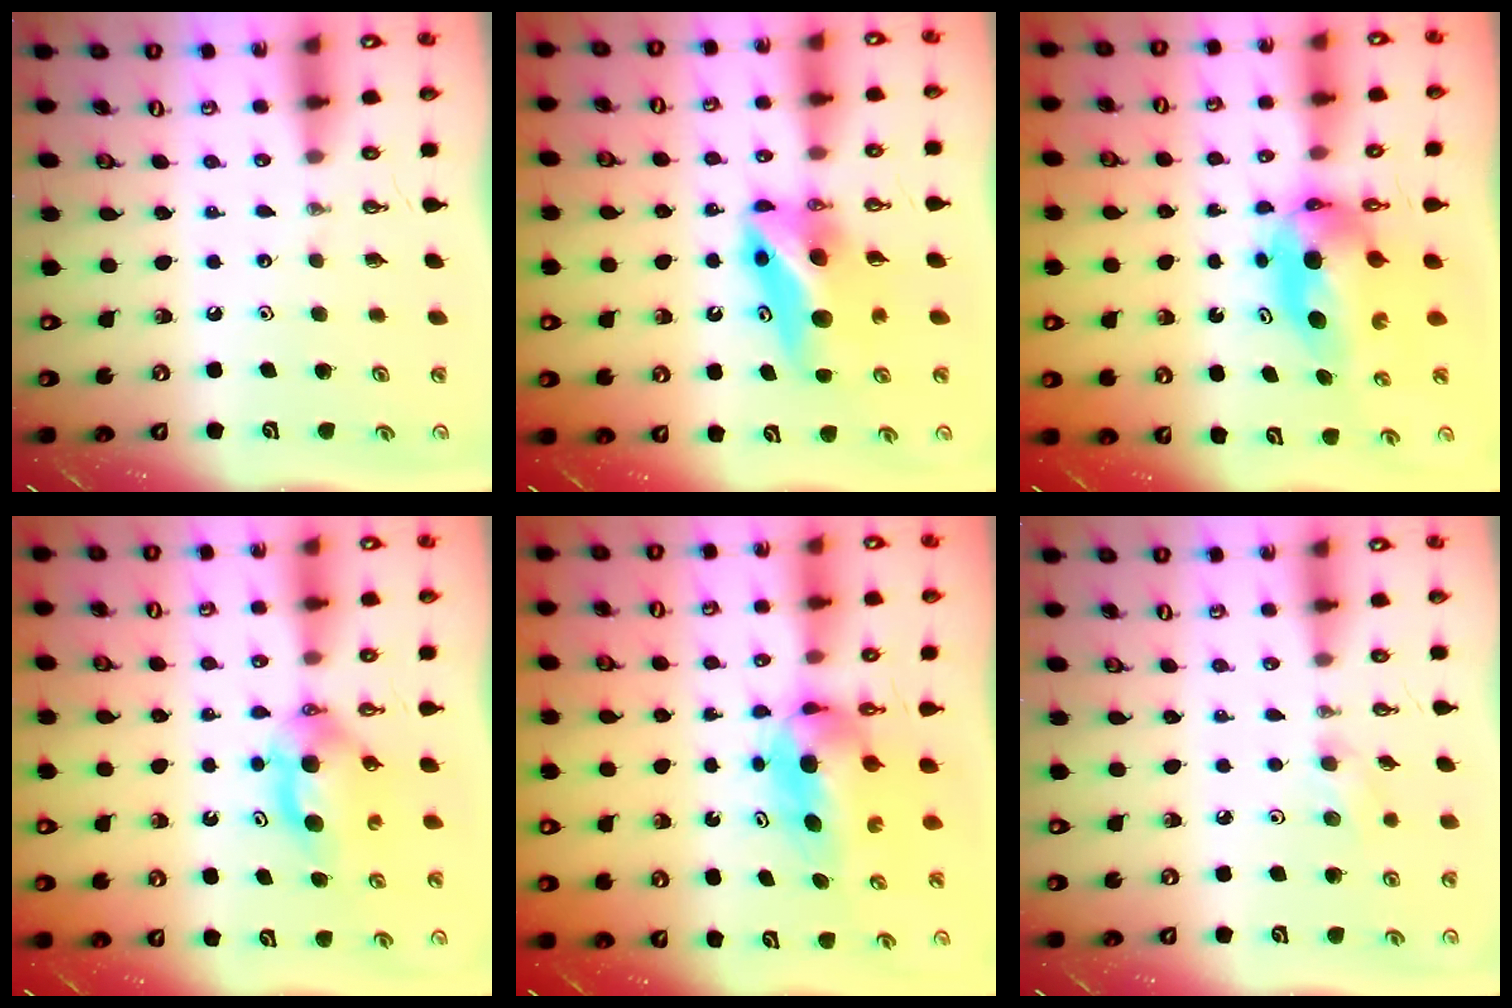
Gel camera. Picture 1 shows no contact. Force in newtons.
{"total": 11.0, "press": 8.1, "slide": 7.5}
{"total": 6.7, "press": 6.7, "slide": 1.0}
{"total": 6.3, "press": 5.1, "slide": 3.6}
{"total": 7.8, "press": 6.4, "slide": 4.5}
{"total": 6.1, "press": 5.8, "slide": 2.0}